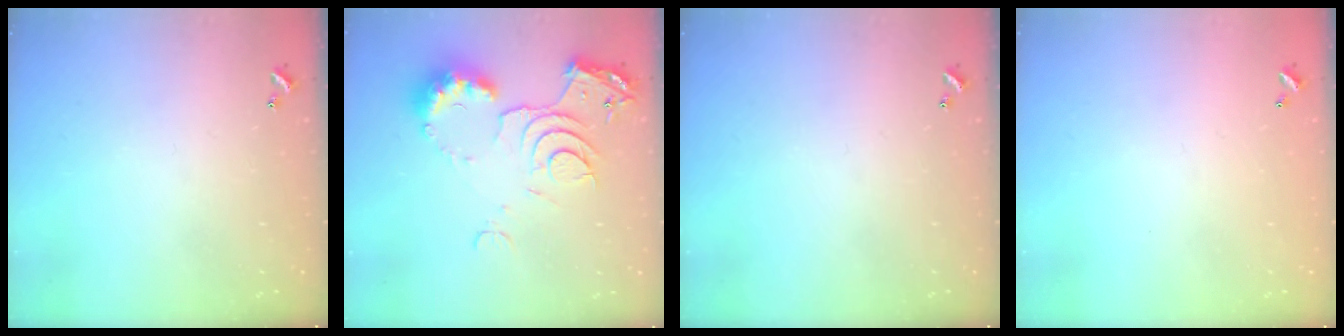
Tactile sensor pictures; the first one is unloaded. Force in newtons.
{"total": 11.5, "press": 11.4, "slide": 1.3}
{"total": 0.0}
{"total": 2.9, "press": 2.9, "slide": 0.1}